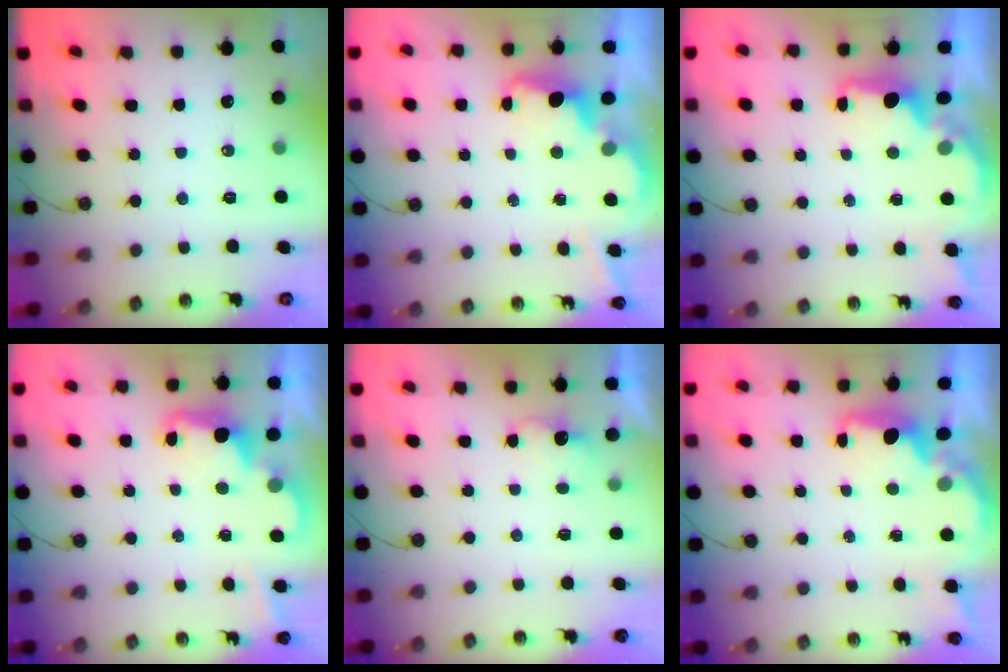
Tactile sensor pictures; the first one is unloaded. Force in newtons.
{"total": 3.6, "press": 3.5, "slide": 0.7}
{"total": 1.8, "press": 1.6, "slide": 0.8}
{"total": 2.5, "press": 2.5, "slide": 0.6}
{"total": 2.2, "press": 2.1, "slide": 0.8}
{"total": 2.1, "press": 2.0, "slide": 0.7}